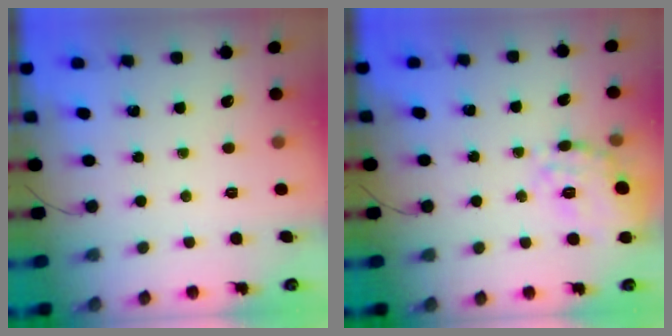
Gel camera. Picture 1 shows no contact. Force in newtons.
{"total": 20.1, "press": 20.1, "slide": 0.4}